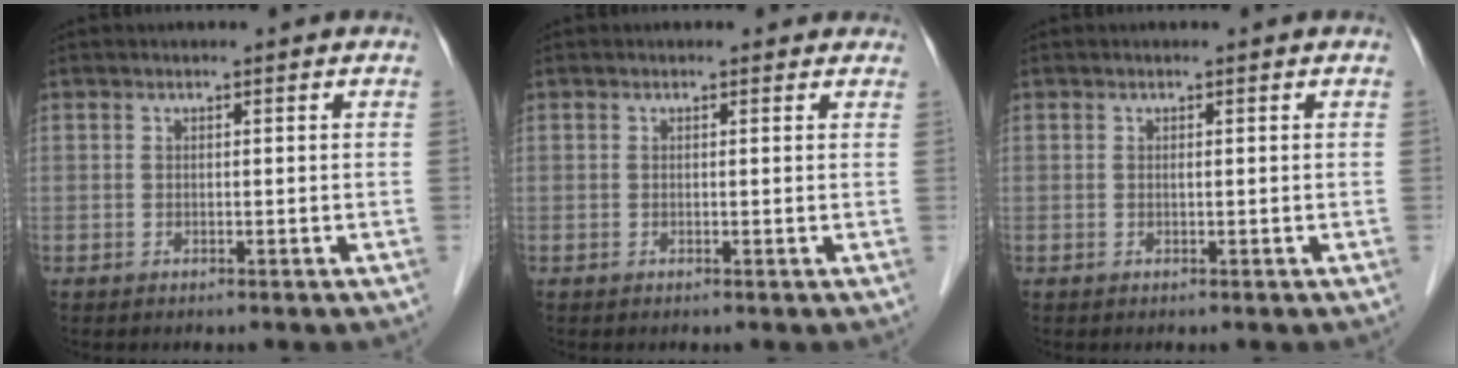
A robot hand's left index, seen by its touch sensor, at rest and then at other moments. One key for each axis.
{"total": 1.1, "fx": 0.9, "fy": 0.7, "fz": 0.2, "tx": -0.002, "ty": 0.000, "tz": -0.001}
{"total": 0.0}